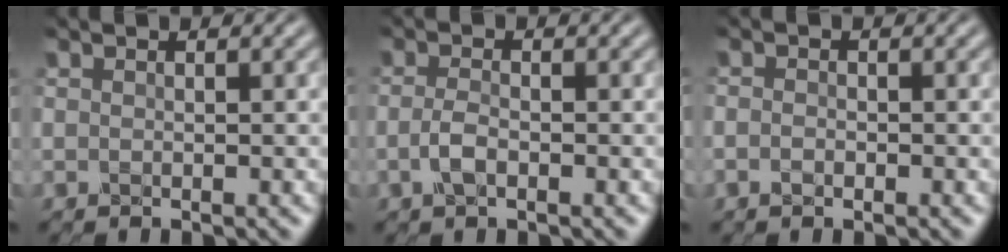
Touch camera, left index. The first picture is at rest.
{"total": 1.6, "force": [-0.7, 0.4, 1.4], "torque": [-0.038, 0.004, -0.014]}
{"total": 0.7, "force": [-0.5, 0.3, 0.4], "torque": [-0.011, 0.002, -0.013]}